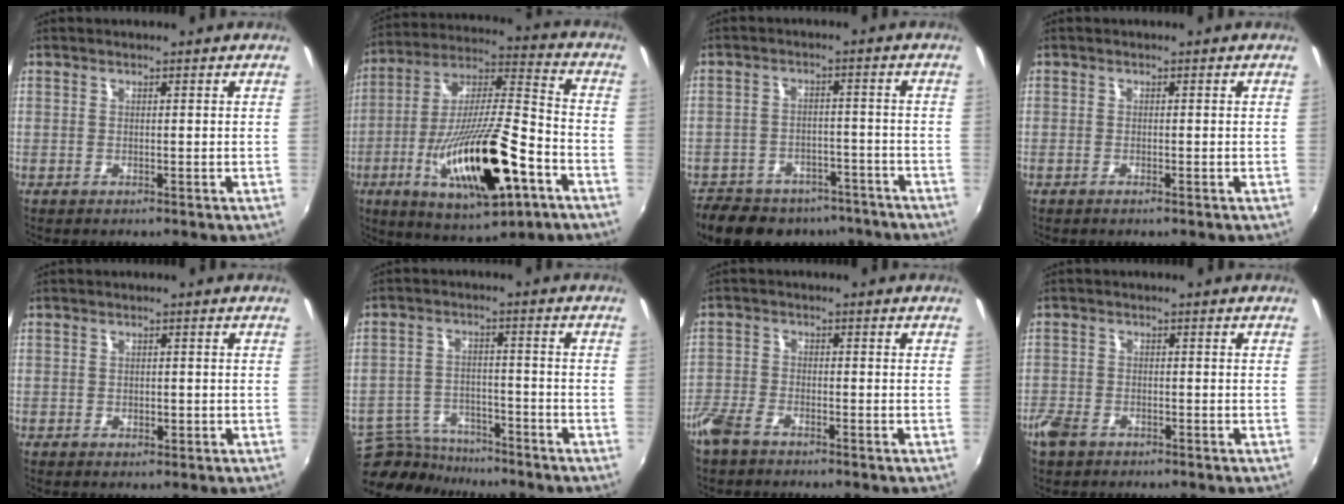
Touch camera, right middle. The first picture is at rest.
{"total": 23.3, "force": [-9.3, 6.7, 20.3], "torque": [-0.360, -0.021, -0.148]}
{"total": 19.0, "force": [-14.4, 9.8, 7.6], "torque": [-0.178, 0.004, -0.190]}
{"total": 0.9, "force": [-0.7, 0.0, 0.6], "torque": [-0.012, -0.003, -0.014]}
{"total": 1.5, "force": [-0.4, 1.3, 0.7], "torque": [-0.008, -0.003, -0.008]}
{"total": 11.0, "force": [-10.1, 3.5, 2.6], "torque": [-0.075, 0.004, -0.168]}
{"total": 5.1, "force": [-4.0, 1.9, 2.5], "torque": [-0.067, -0.006, -0.086]}
{"total": 4.8, "force": [-3.3, 2.6, 2.2], "torque": [-0.059, -0.008, -0.068]}